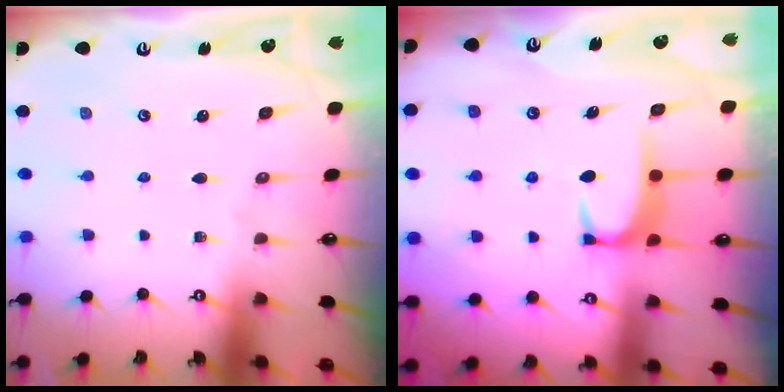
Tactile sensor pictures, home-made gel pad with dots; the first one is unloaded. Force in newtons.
{"total": 1.9, "press": 1.8, "slide": 0.5}